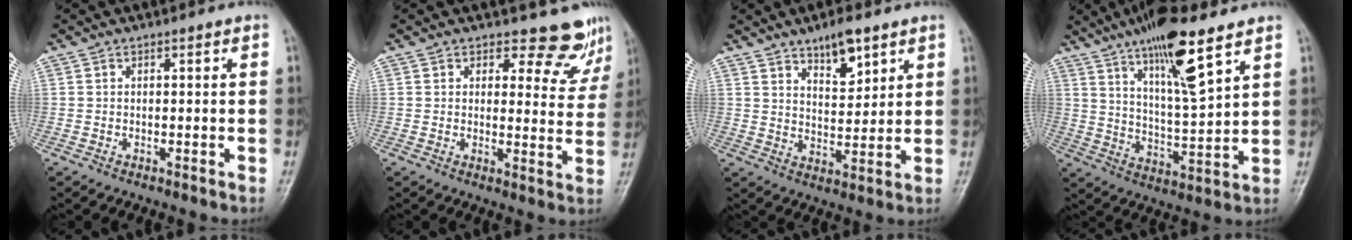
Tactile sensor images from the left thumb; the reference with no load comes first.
{"total": 7.5, "force": [6.7, 3.1, 0.8], "torque": [0.026, -0.058, 0.066]}
{"total": 7.4, "force": [4.9, 2.9, 4.7], "torque": [-0.056, -0.035, 0.082]}
{"total": 14.7, "force": [9.0, 2.9, 11.3], "torque": [-0.186, -0.047, 0.161]}